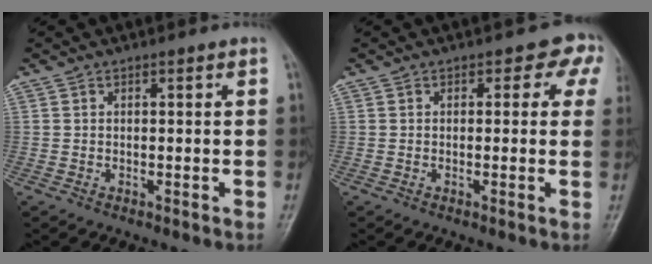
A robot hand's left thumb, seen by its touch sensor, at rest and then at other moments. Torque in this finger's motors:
{"motor_torque": [0.16, 0.39, 0.06, -0.16, 0.01]}